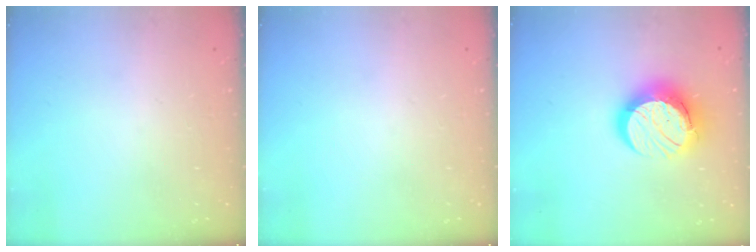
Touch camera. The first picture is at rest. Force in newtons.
{"total": 0.0}
{"total": 14.4, "press": 14.3, "slide": 1.3}